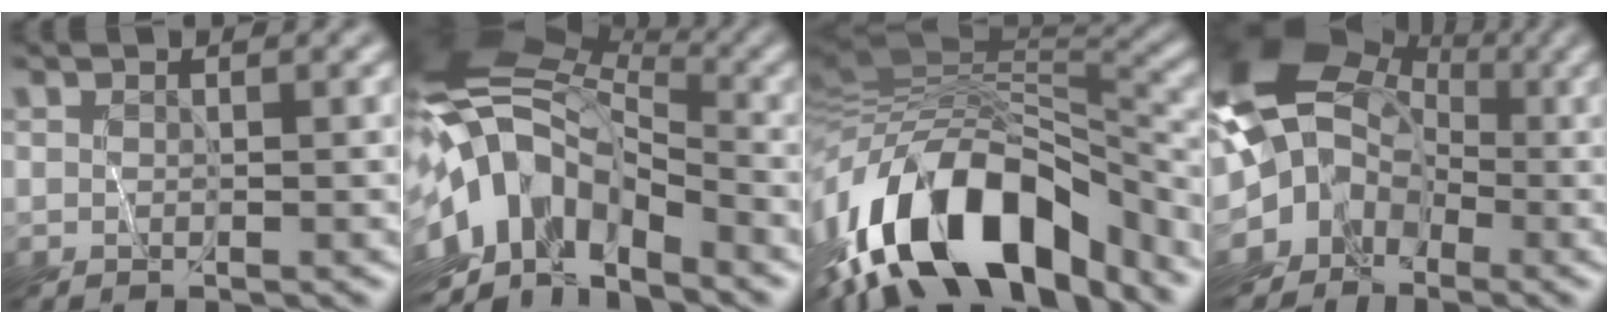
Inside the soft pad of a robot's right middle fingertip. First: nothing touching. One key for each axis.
{"total": 11.9, "fx": -4.5, "fy": 6.6, "fz": 8.8, "tx": -0.156, "ty": 0.014, "tz": -0.095}
{"total": 14.9, "fx": -7.7, "fy": 6.7, "fz": 10.9, "tx": -0.190, "ty": 0.024, "tz": -0.138}
{"total": 12.0, "fx": -2.5, "fy": 10.7, "fz": 4.8, "tx": -0.098, "ty": -0.002, "tz": -0.074}